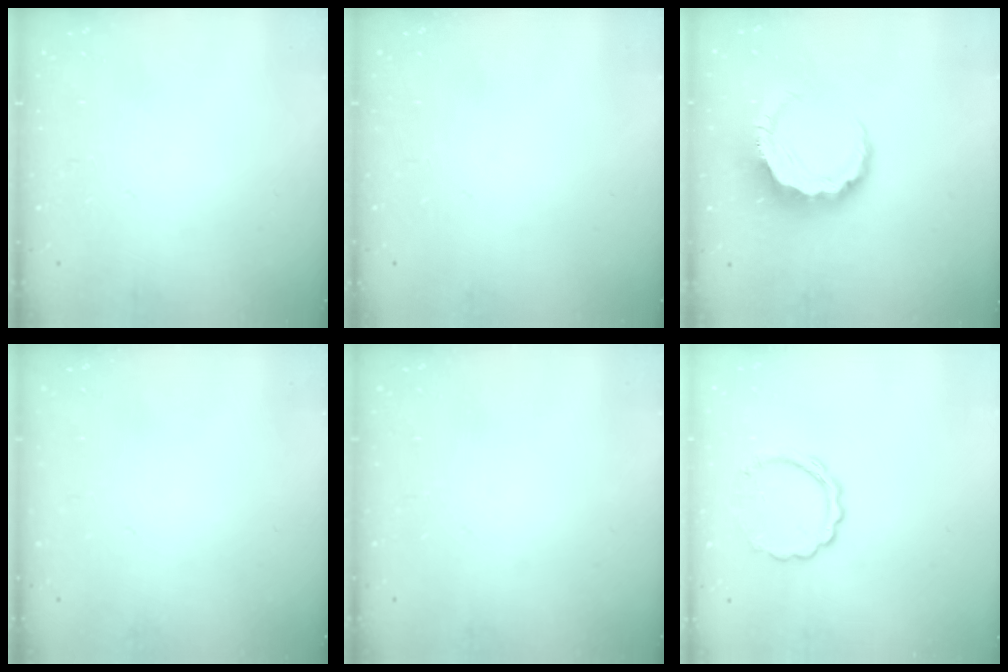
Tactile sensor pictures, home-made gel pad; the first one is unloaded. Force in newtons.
{"total": 0.0}
{"total": 9.1, "press": 9.0, "slide": 1.6}
{"total": 0.0}
{"total": 0.0}
{"total": 6.6, "press": 6.6, "slide": 0.6}